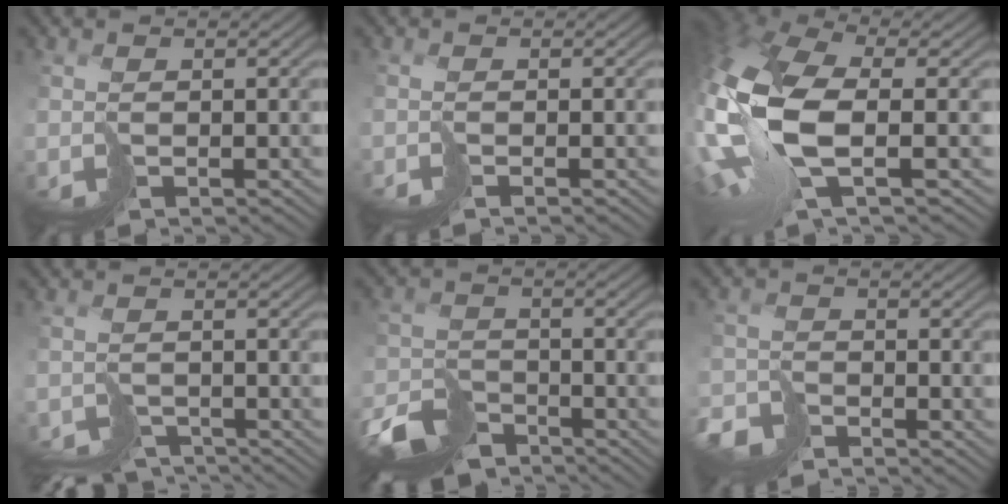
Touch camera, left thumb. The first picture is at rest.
{"total": 1.3, "force": [-1.1, -0.6, -0.2], "torque": [0.010, 0.003, -0.026]}
{"total": 14.5, "force": [-1.1, 6.0, 13.1], "torque": [-0.322, -0.009, -0.023]}
{"total": 4.7, "force": [-4.4, 1.5, 0.8], "torque": [0.001, -0.016, -0.073]}
{"total": 9.8, "force": [-8.2, 3.9, 3.8], "torque": [-0.077, -0.012, -0.153]}
{"total": 4.7, "force": [-4.1, 1.8, 1.4], "torque": [-0.023, 0.000, -0.093]}